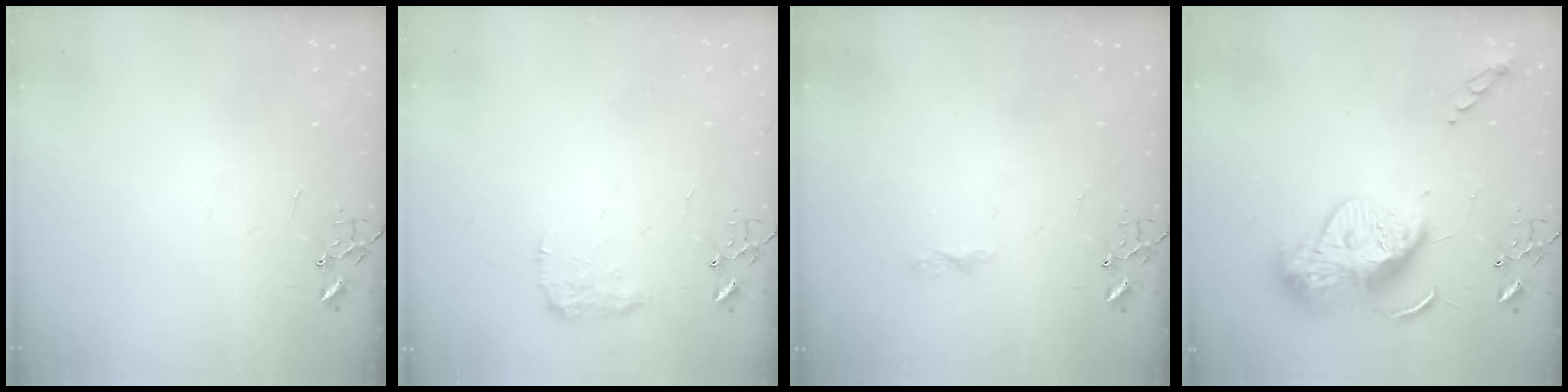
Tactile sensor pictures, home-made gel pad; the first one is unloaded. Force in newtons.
{"total": 8.7, "press": 8.6, "slide": 0.5}
{"total": 3.4, "press": 3.4, "slide": 0.5}
{"total": 16.7, "press": 16.7, "slide": 0.8}